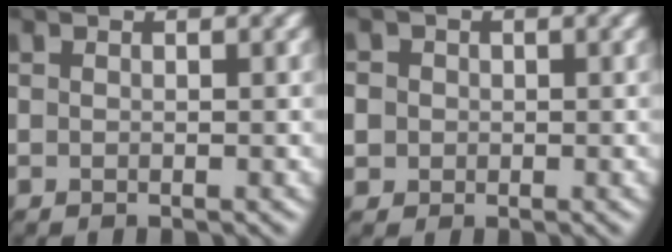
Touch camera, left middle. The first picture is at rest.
{"total": 2.8, "force": [0.8, 2.6, 0.7], "torque": [-0.007, 0.024, -0.009]}